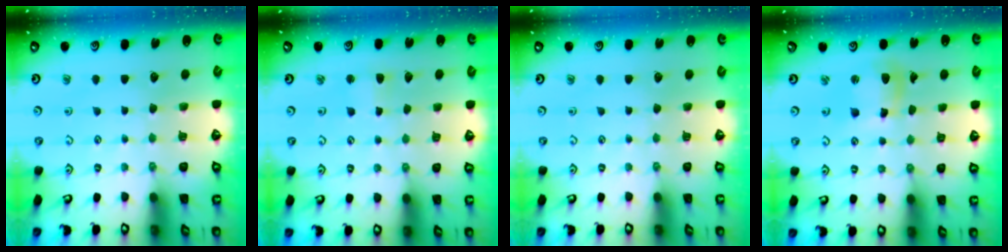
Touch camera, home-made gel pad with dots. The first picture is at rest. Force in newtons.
{"total": 2.7, "press": 2.7, "slide": 0.3}
{"total": 0.0}
{"total": 9.8, "press": 9.7, "slide": 1.2}